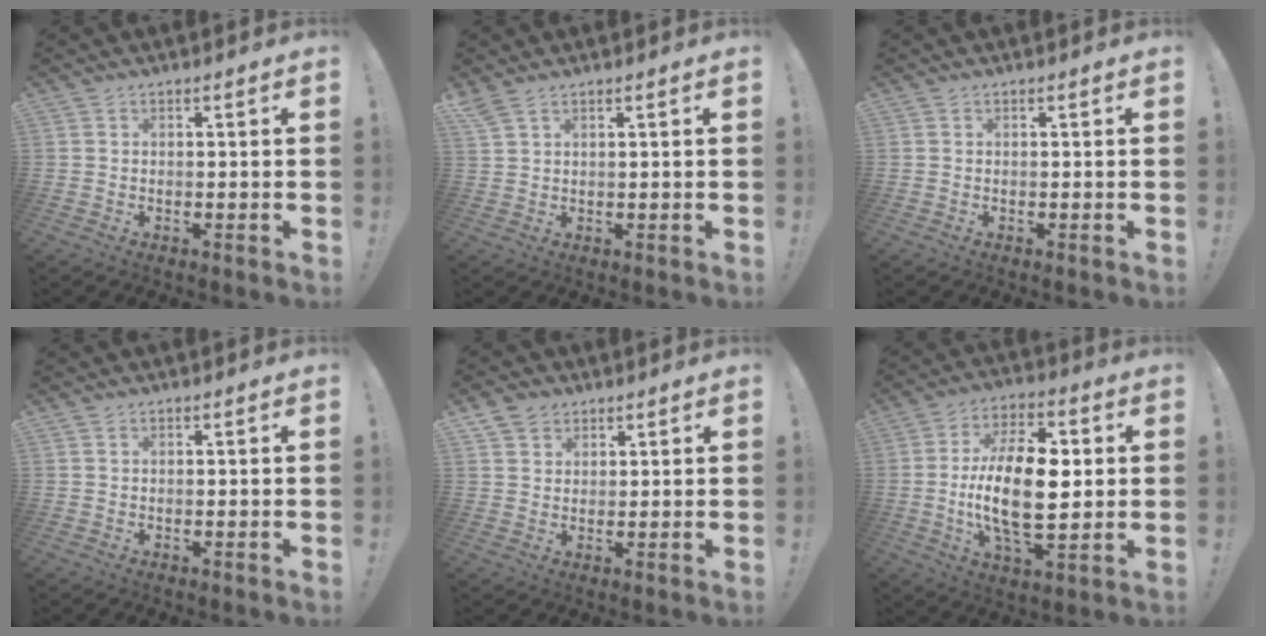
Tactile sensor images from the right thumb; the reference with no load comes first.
{"total": 2.8, "force": [2.2, 0.5, 1.7], "torque": [-0.041, -0.008, 0.044]}
{"total": 0.0}
{"total": 0.0}
{"total": 4.3, "force": [2.8, 3.1, 0.8], "torque": [-0.019, -0.009, 0.056]}
{"total": 19.9, "force": [-0.1, 9.8, 17.3], "torque": [-0.312, -0.002, -0.009]}